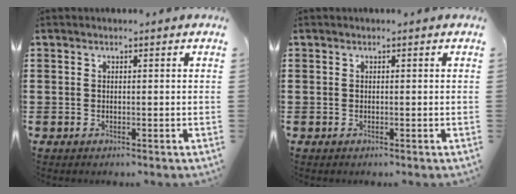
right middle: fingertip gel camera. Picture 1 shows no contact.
{"total": 0.0}